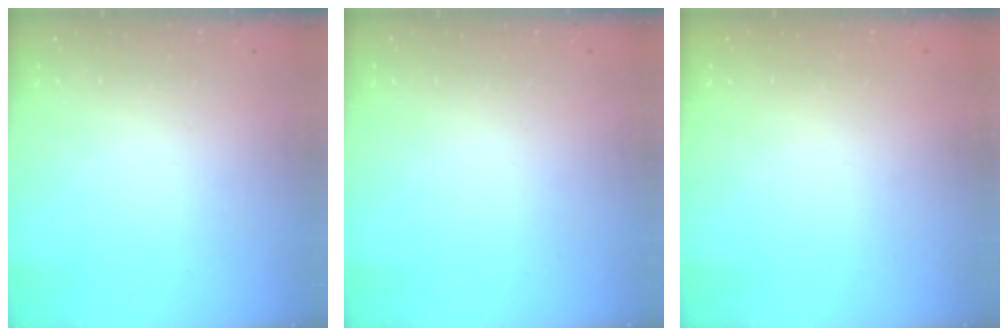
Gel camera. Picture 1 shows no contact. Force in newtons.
{"total": 0.0}
{"total": 1.3, "press": 1.1, "slide": 0.7}